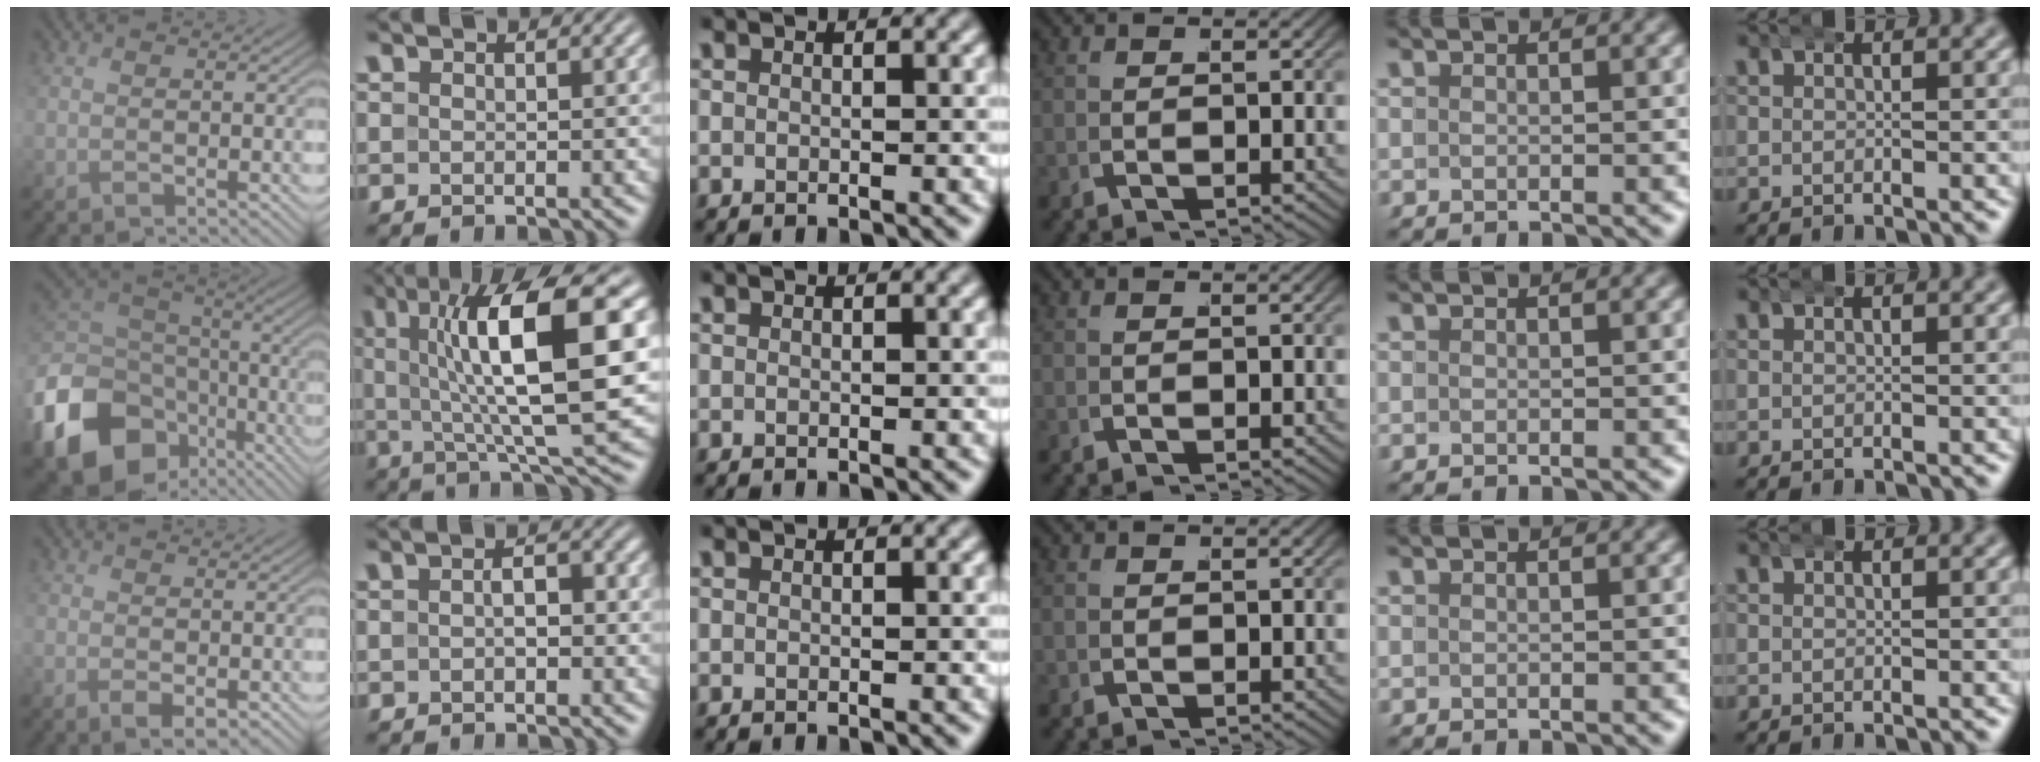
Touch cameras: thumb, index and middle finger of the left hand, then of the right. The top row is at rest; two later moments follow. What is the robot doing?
{"motion": "wrap", "object": "bandana"}